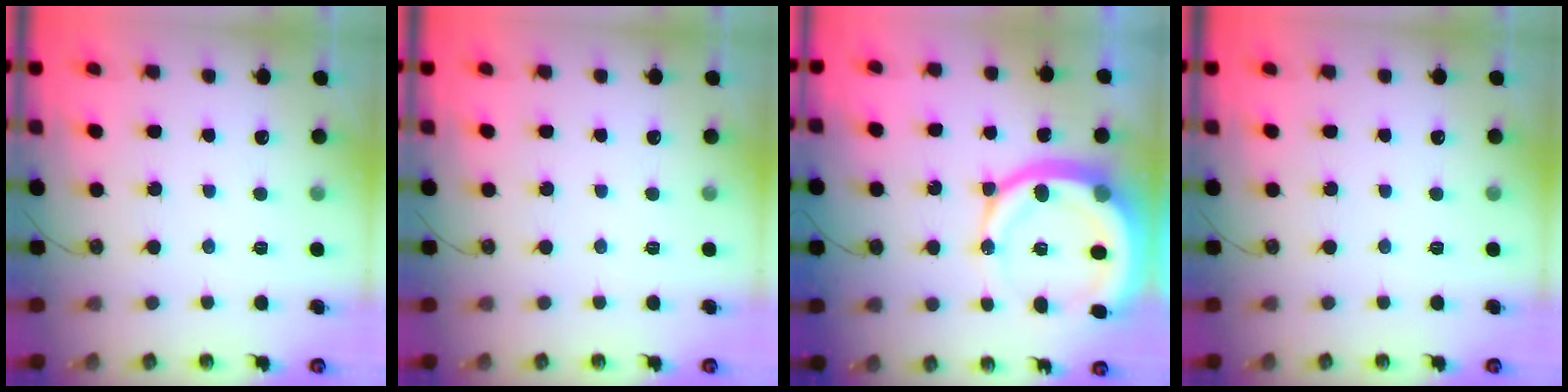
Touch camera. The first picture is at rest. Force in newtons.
{"total": 0.0}
{"total": 17.4, "press": 17.3, "slide": 2.3}
{"total": 0.0}